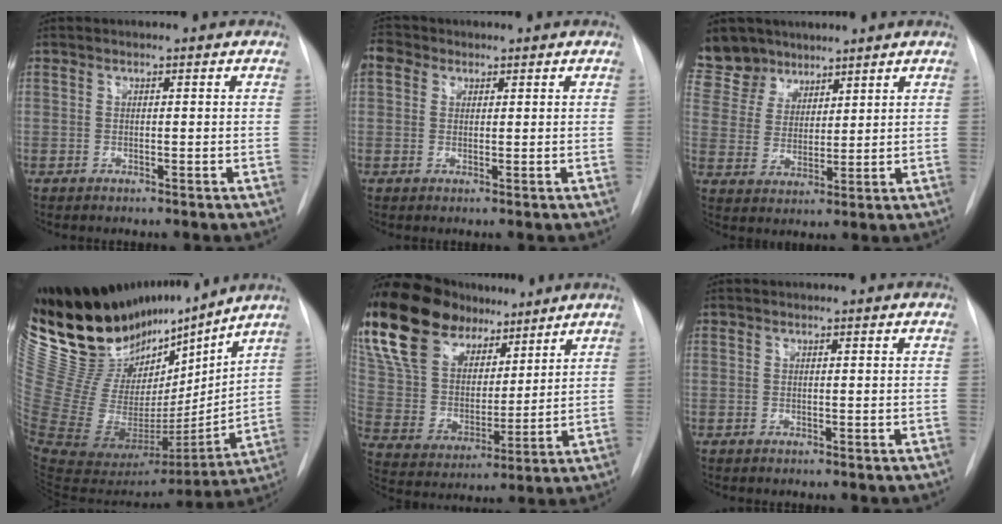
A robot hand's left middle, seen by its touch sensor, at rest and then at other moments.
{"total": 2.6, "force": [1.3, 2.2, 0.5], "torque": [-0.013, 0.012, 0.025]}
{"total": 9.1, "force": [7.6, 5.1, 0.3], "torque": [-0.009, 0.008, 0.156]}
{"total": 31.3, "force": [26.1, 9.2, 14.7], "torque": [-0.268, -0.022, 0.447]}
{"total": 18.9, "force": [13.9, 9.6, 8.6], "torque": [-0.179, 0.037, 0.257]}
{"total": 0.0}